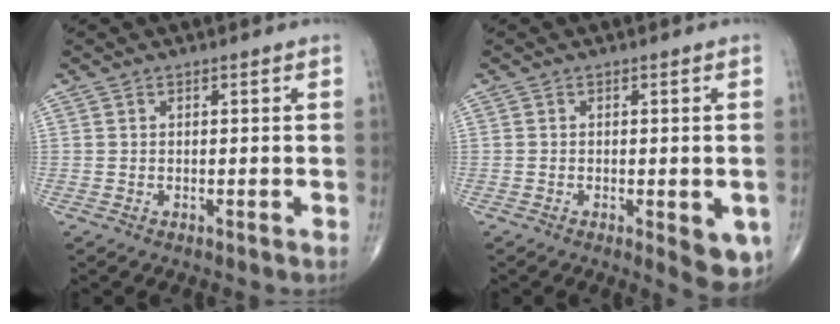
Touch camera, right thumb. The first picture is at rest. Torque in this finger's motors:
{"motor_torque": [1.09, 1.24, 0.64, -0.18, 0.17]}